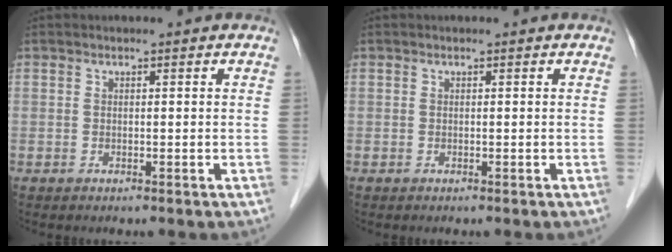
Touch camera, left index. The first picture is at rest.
{"total": 0.0}